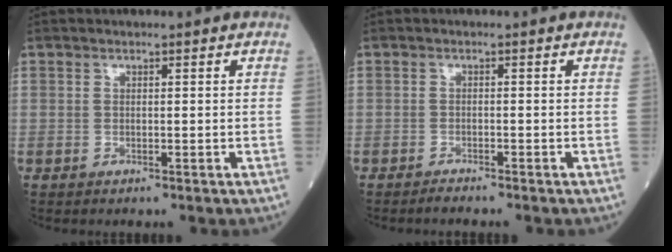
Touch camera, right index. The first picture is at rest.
{"total": 1.3, "force": [-1.2, -0.2, 0.3], "torque": [-0.008, -0.003, -0.023]}